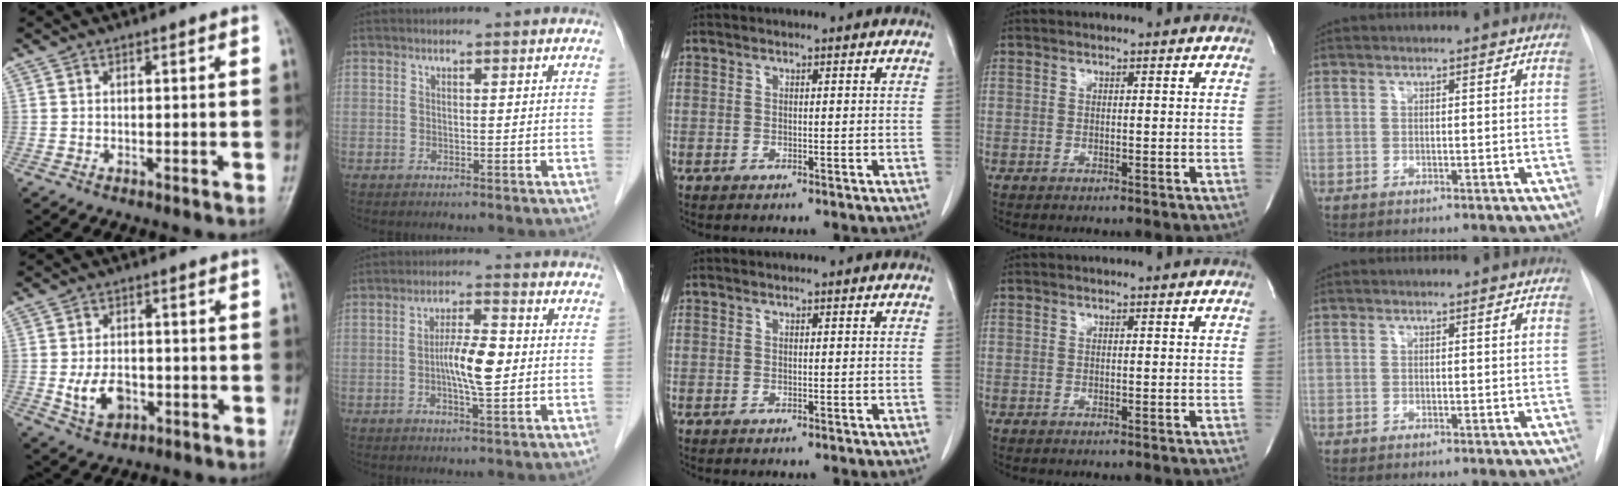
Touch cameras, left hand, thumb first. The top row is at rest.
{"thumb": {"total": 6.6, "force": [-1.7, 4.5, 4.5], "torque": [-0.065, 0.006, -0.024]}, "index": {"total": 6.4, "force": [-0.6, 1.3, 6.2], "torque": [-0.116, 0.003, -0.013]}}